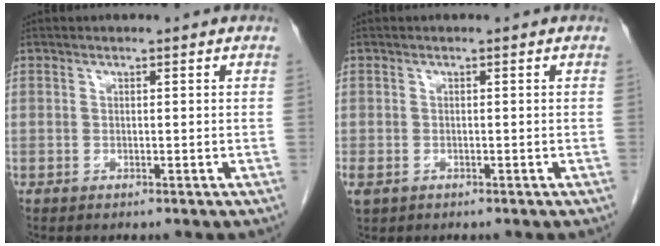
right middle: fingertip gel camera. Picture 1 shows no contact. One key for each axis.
{"total": 2.4, "fx": -1.3, "fy": 1.5, "fz": 1.4, "tx": -0.034, "ty": -0.007, "tz": -0.017}